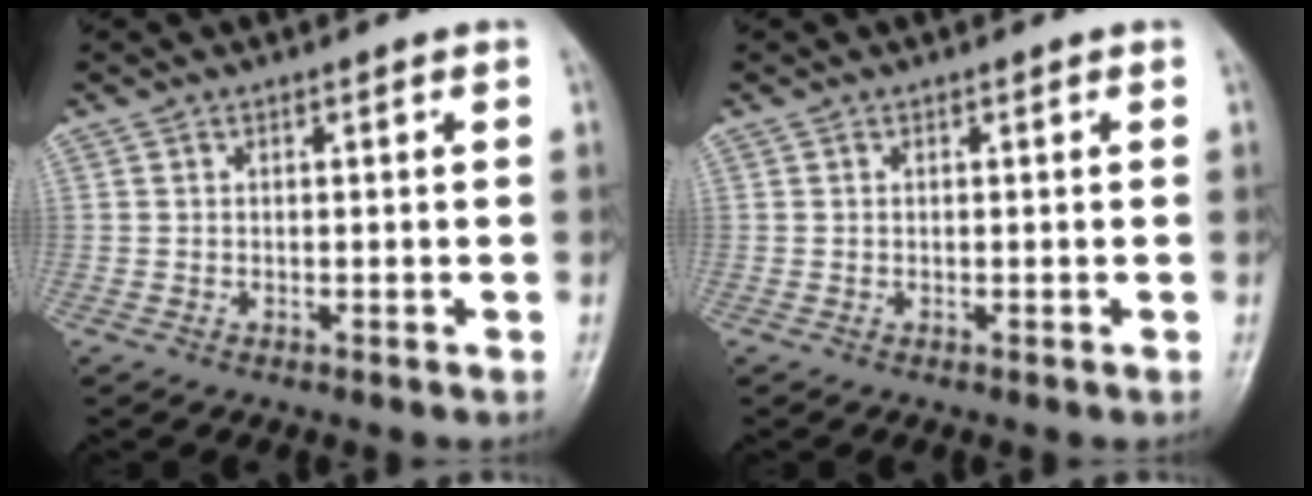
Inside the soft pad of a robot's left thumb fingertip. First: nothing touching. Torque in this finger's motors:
{"motor_torque": [-0.10, -0.01, -0.02, 0.09, 0.07]}